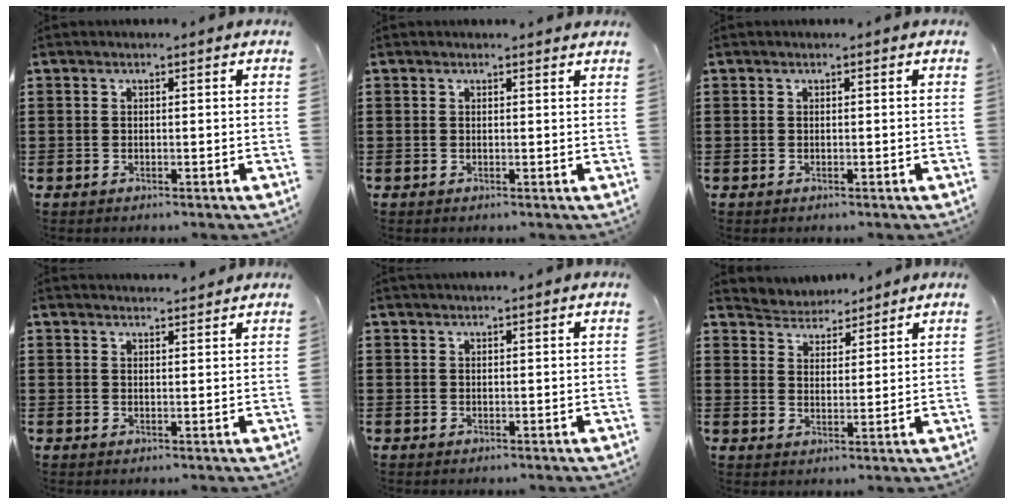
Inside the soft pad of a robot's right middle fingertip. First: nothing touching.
{"total": 0.0}
{"total": 0.0}
{"total": 2.1, "force": [2.1, -0.1, 0.0], "torque": [-0.005, 0.002, 0.040]}
{"total": 0.8, "force": [0.8, -0.1, 0.1], "torque": [-0.003, -0.001, 0.015]}
{"total": 3.8, "force": [3.6, 0.9, -0.9], "torque": [-0.003, -0.020, 0.063]}